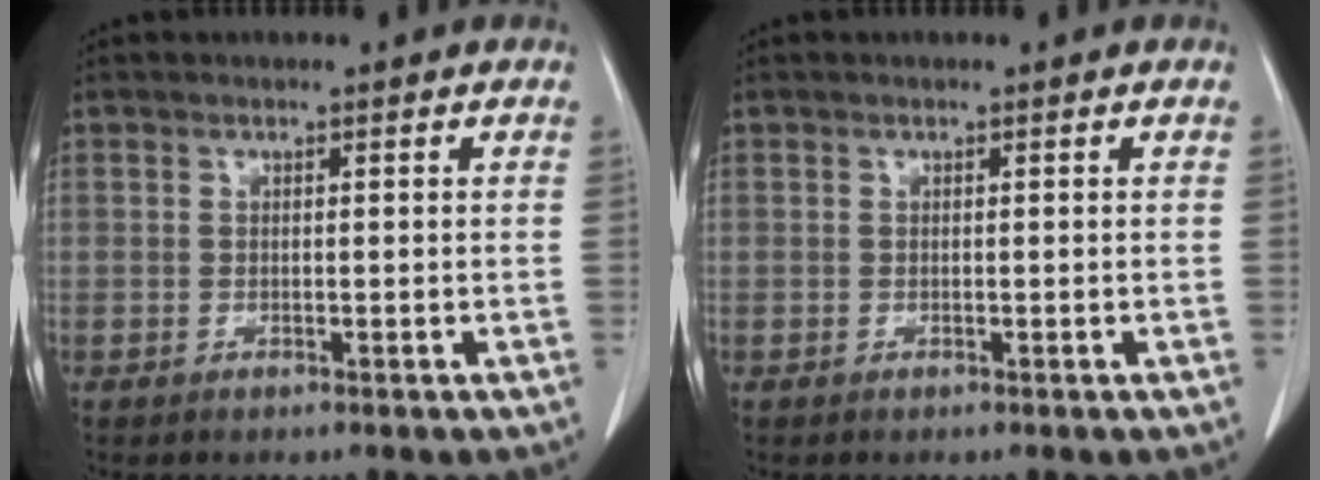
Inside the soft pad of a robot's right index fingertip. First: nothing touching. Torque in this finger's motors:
{"motor_torque": [0.00, 0.00, 0.00, -0.01]}